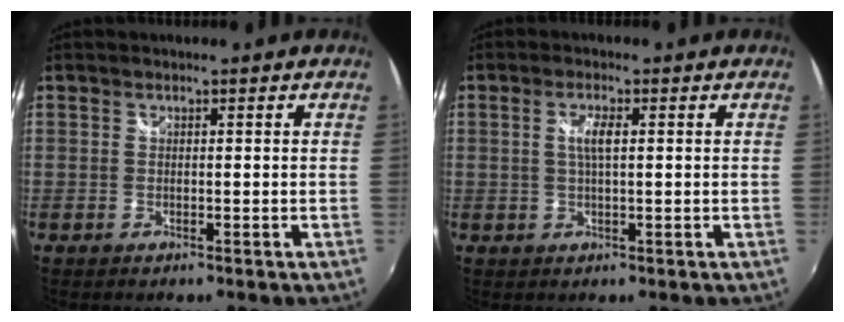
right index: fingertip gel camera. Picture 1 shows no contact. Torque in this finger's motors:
{"motor_torque": [0.07, -0.02, 0.06, 0.04]}